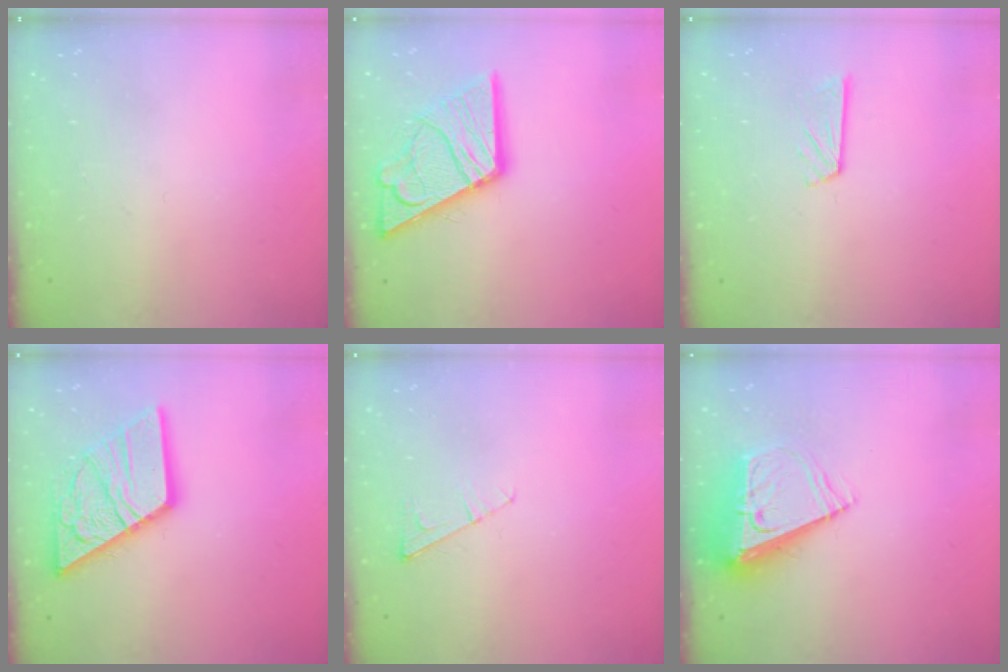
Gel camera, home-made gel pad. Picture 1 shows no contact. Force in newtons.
{"total": 17.6, "press": 17.5, "slide": 1.8}
{"total": 6.6, "press": 6.6, "slide": 0.2}
{"total": 20.0, "press": 19.9, "slide": 2.2}
{"total": 6.3, "press": 6.3, "slide": 0.4}
{"total": 8.9, "press": 8.8, "slide": 1.2}